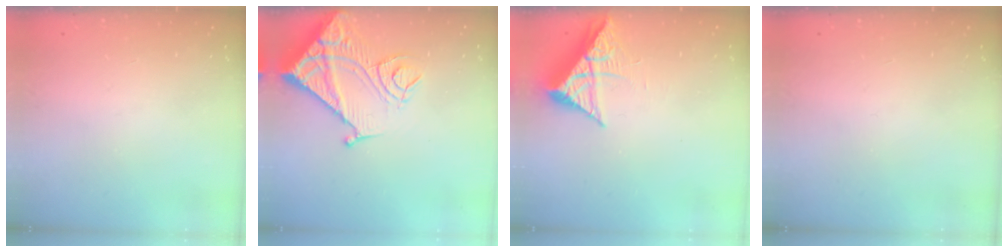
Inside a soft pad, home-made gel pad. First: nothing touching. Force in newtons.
{"total": 16.5, "press": 16.4, "slide": 2.0}
{"total": 8.9, "press": 8.9, "slide": 0.9}
{"total": 0.0}